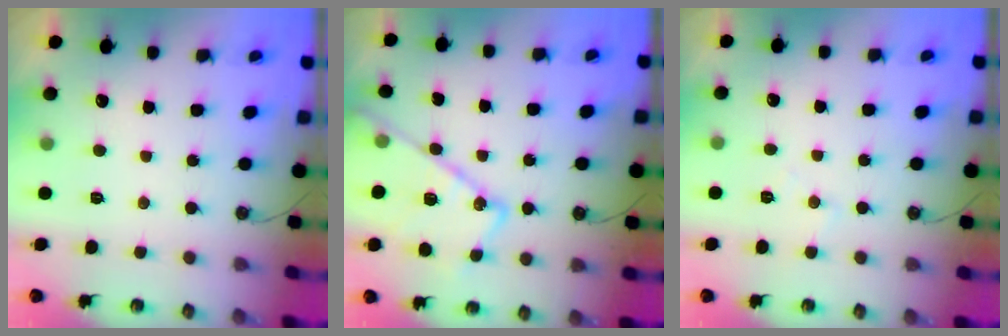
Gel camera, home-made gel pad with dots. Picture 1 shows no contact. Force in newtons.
{"total": 17.6, "press": 17.6, "slide": 1.0}
{"total": 4.7, "press": 4.6, "slide": 0.9}